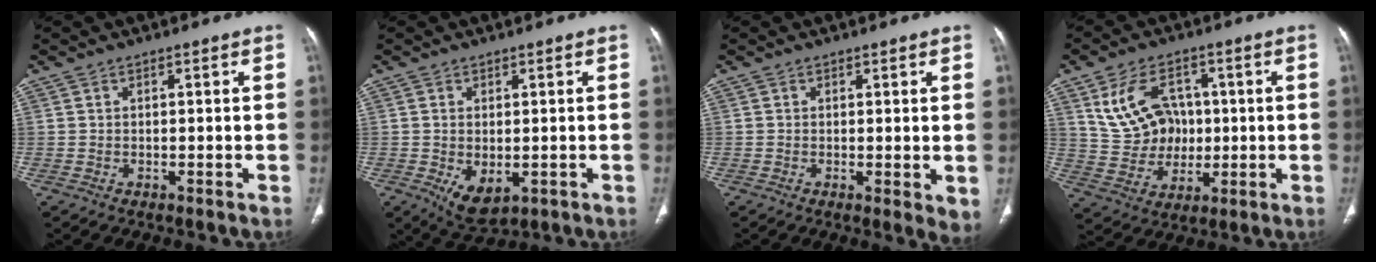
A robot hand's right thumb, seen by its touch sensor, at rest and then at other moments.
{"total": 6.3, "force": [-1.5, 3.5, 5.0], "torque": [-0.084, -0.010, -0.010]}
{"total": 3.4, "force": [0.0, 1.1, 3.2], "torque": [-0.046, -0.013, -0.002]}
{"total": 12.0, "force": [2.8, 9.7, 6.6], "torque": [-0.084, 0.003, 0.063]}